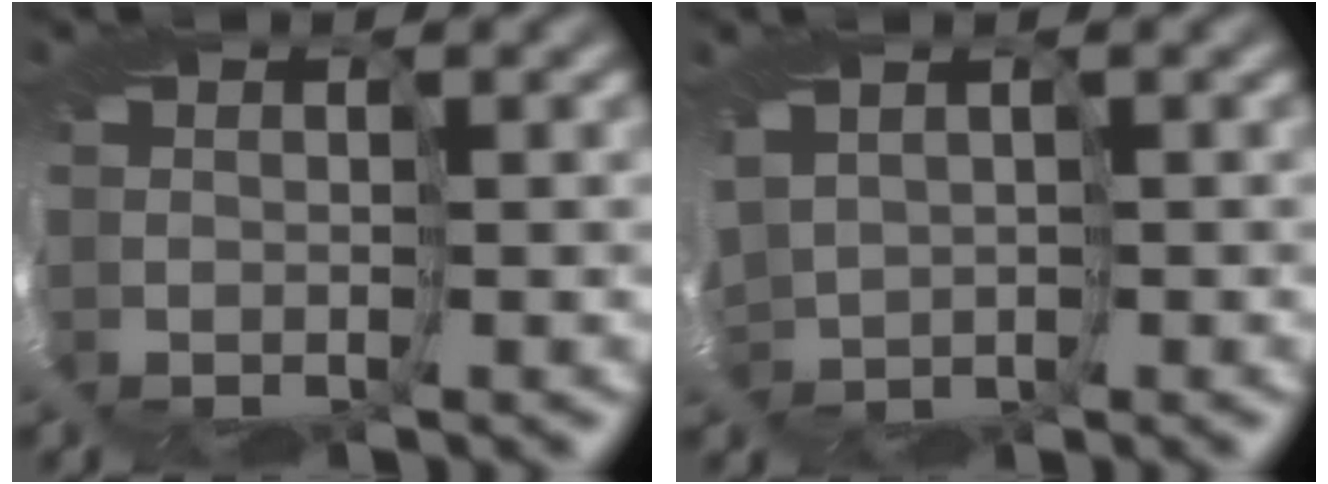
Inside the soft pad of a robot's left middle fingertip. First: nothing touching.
{"total": 0.8, "force": [0.1, 0.3, 0.7], "torque": [-0.024, -0.001, -0.021]}